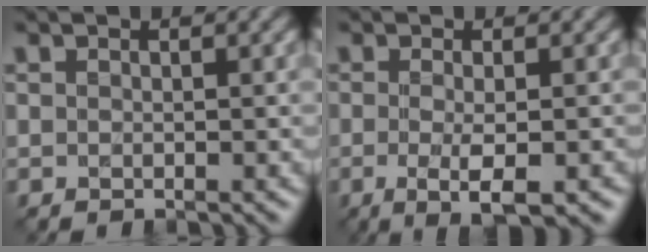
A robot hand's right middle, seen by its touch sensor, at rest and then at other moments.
{"total": 3.4, "force": [-0.9, 0.6, 3.2], "torque": [-0.058, -0.009, -0.013]}